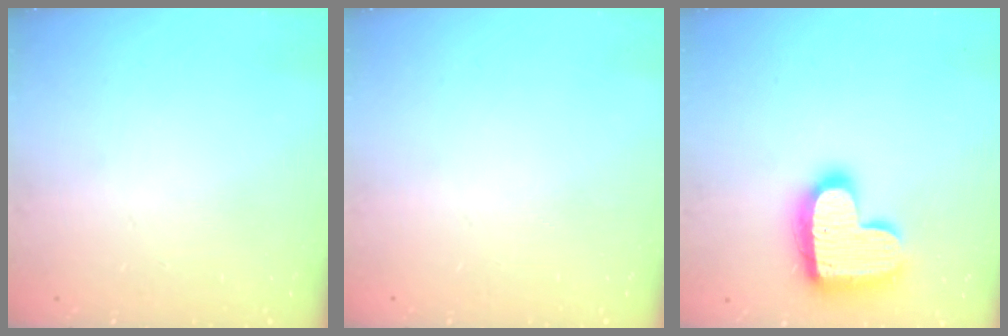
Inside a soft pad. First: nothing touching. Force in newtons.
{"total": 0.0}
{"total": 19.3, "press": 19.3, "slide": 1.3}